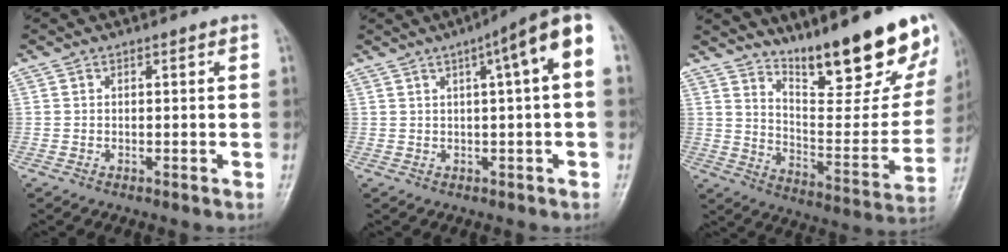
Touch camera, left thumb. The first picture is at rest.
{"total": 9.1, "force": [2.4, 1.1, 8.7], "torque": [-0.127, 0.028, 0.027]}
{"total": 22.8, "force": [17.0, 5.8, 14.0], "torque": [-0.162, -0.111, 0.258]}